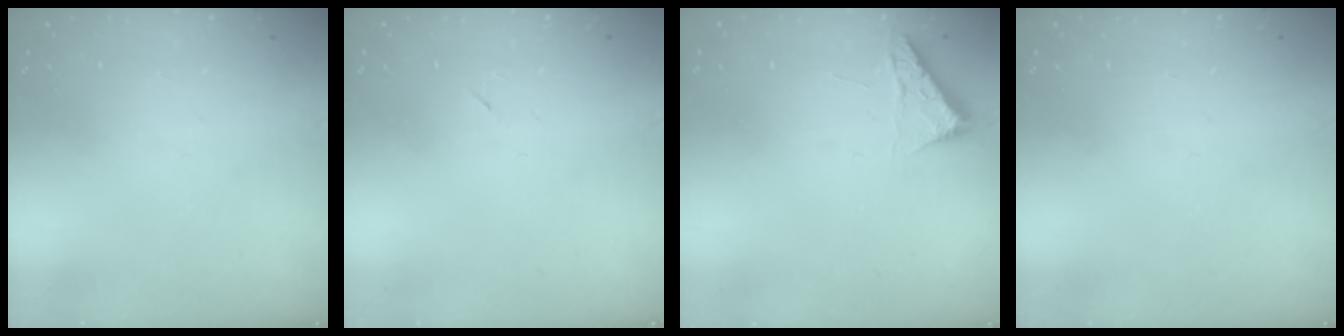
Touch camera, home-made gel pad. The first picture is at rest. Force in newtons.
{"total": 2.2, "press": 1.9, "slide": 1.2}
{"total": 4.0, "press": 4.0, "slide": 0.5}
{"total": 0.0}